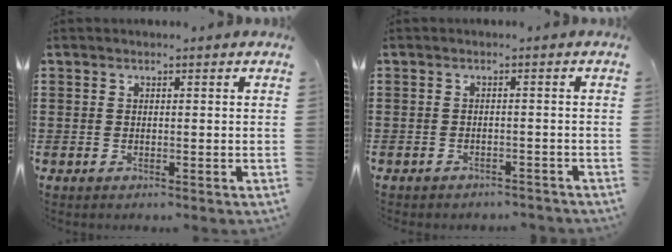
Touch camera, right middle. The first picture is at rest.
{"total": 1.4, "force": [-1.4, 0.2, 0.1], "torque": [-0.006, 0.001, -0.029]}